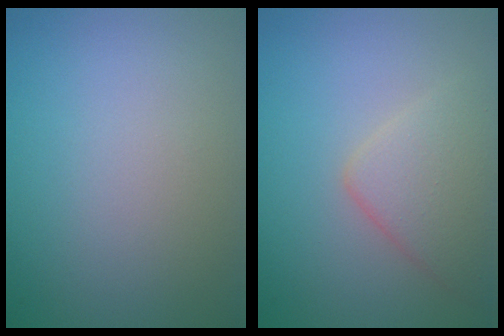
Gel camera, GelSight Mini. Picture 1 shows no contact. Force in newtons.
{"total": 3.8, "press": 3.8, "slide": 0.2}